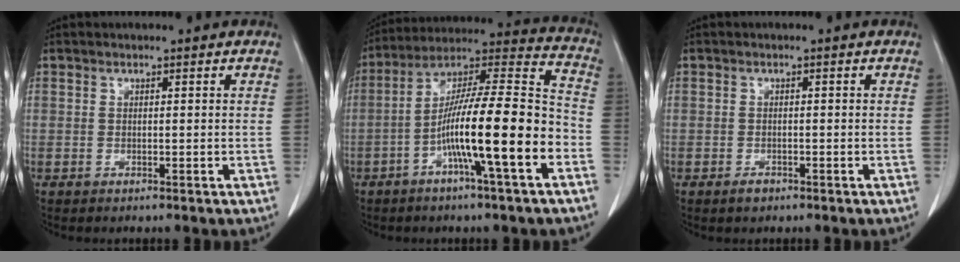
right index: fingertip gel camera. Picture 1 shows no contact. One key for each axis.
{"total": 18.0, "fx": -6.0, "fy": 0.8, "fz": 17.0, "tx": -0.287, "ty": 0.008, "tz": -0.106}
{"total": 1.5, "fx": -1.0, "fy": 0.8, "fz": 0.7, "tx": -0.012, "ty": 0.001, "tz": -0.012}